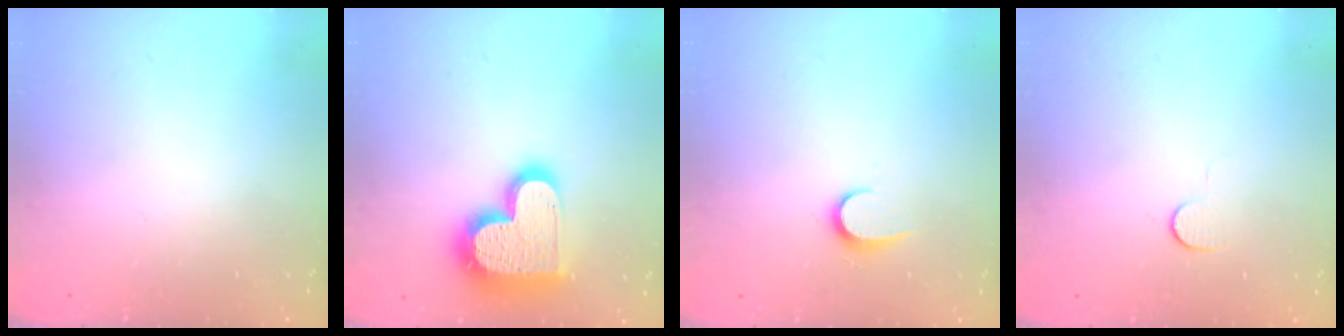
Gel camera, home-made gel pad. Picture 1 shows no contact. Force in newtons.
{"total": 19.5, "press": 19.5, "slide": 1.5}
{"total": 6.1, "press": 6.1, "slide": 0.7}
{"total": 3.6, "press": 3.6, "slide": 0.4}